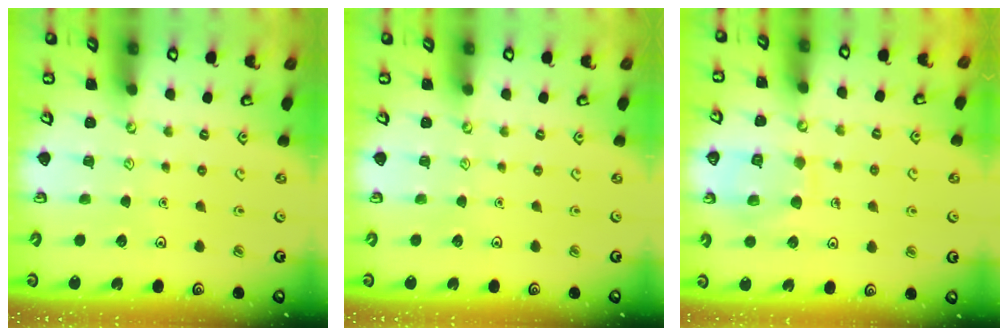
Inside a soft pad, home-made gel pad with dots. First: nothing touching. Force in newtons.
{"total": 0.0}
{"total": 9.9, "press": 9.9, "slide": 0.9}